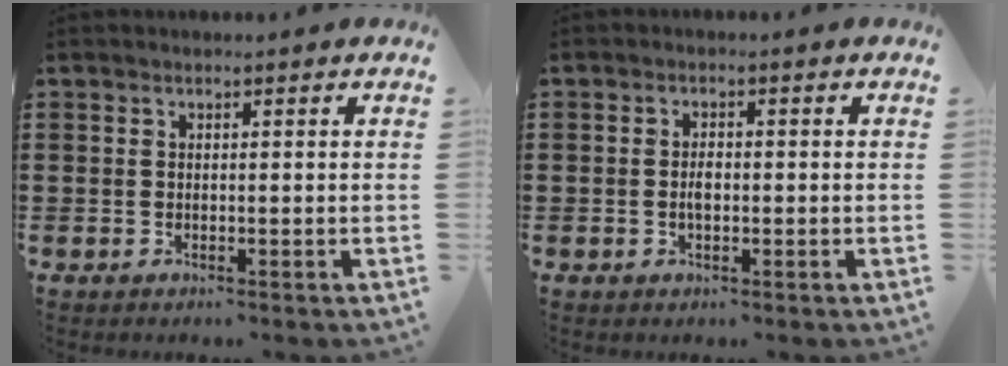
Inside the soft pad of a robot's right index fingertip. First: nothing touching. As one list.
[{"total": 2.0, "force": [-0.2, 0.9, 1.8], "torque": [-0.034, 0.001, -0.004]}]